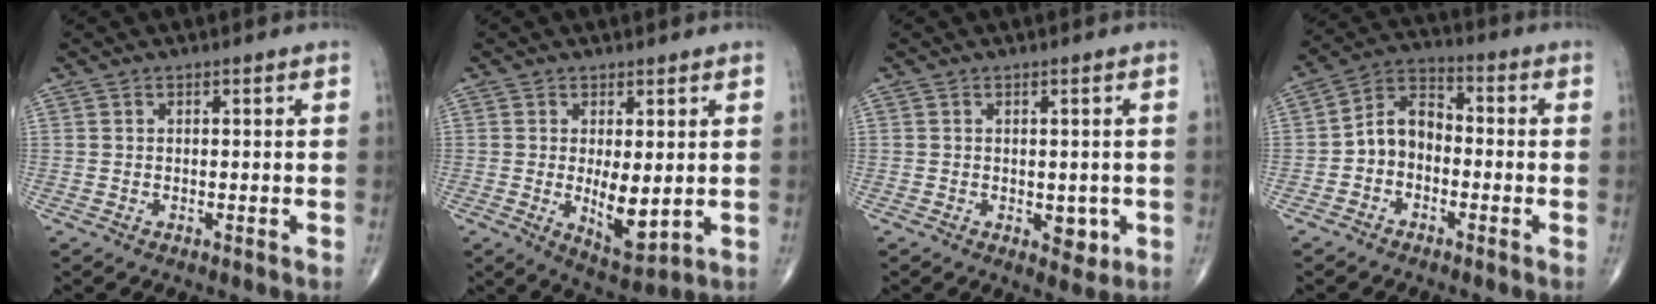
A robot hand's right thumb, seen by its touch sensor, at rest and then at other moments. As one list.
[{"total": 7.4, "force": [-0.3, 3.1, 6.8], "torque": [-0.094, -0.021, 0.007]}, {"total": 3.4, "force": [-0.7, 2.2, 2.6], "torque": [-0.009, -0.002, -0.005]}, {"total": 7.5, "force": [-1.7, 5.6, 4.8], "torque": [-0.063, 0.037, -0.049]}]